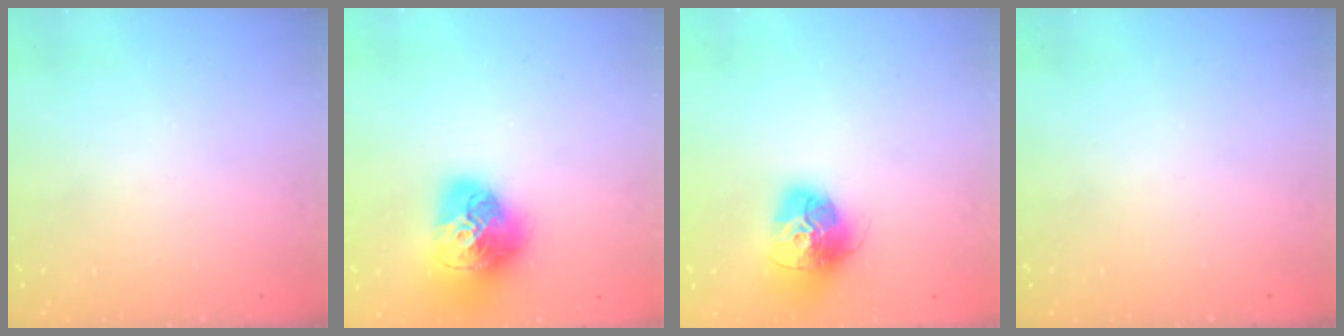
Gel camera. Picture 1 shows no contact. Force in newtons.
{"total": 17.5, "press": 17.4, "slide": 2.0}
{"total": 15.6, "press": 15.5, "slide": 1.4}
{"total": 0.0}